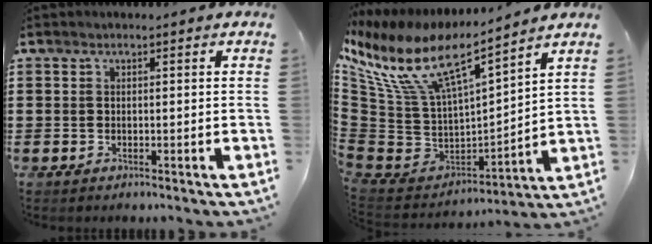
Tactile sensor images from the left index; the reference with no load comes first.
{"total": 10.9, "force": [6.3, 3.9, 8.0], "torque": [-0.194, -0.045, 0.102]}